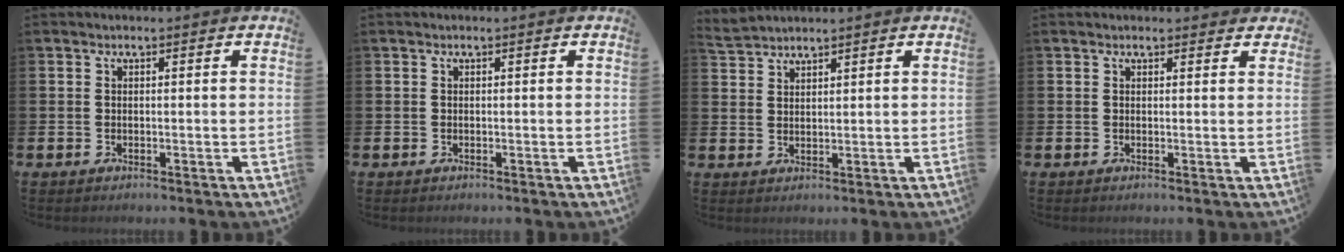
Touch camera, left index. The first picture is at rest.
{"total": 0.0}
{"total": 2.6, "force": [2.6, 0.2, -0.2], "torque": [-0.003, -0.009, 0.049]}
{"total": 0.9, "force": [0.8, 0.4, 0.1], "torque": [0.010, 0.001, 0.012]}